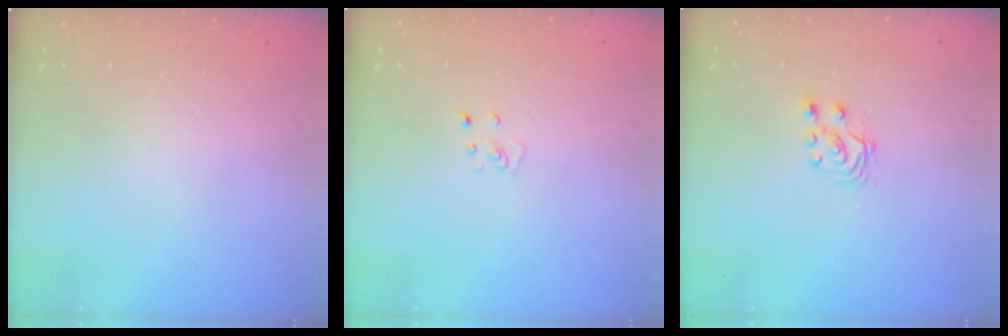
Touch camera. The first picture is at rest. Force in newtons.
{"total": 3.3, "press": 3.3, "slide": 0.3}
{"total": 3.1, "press": 3.0, "slide": 0.7}